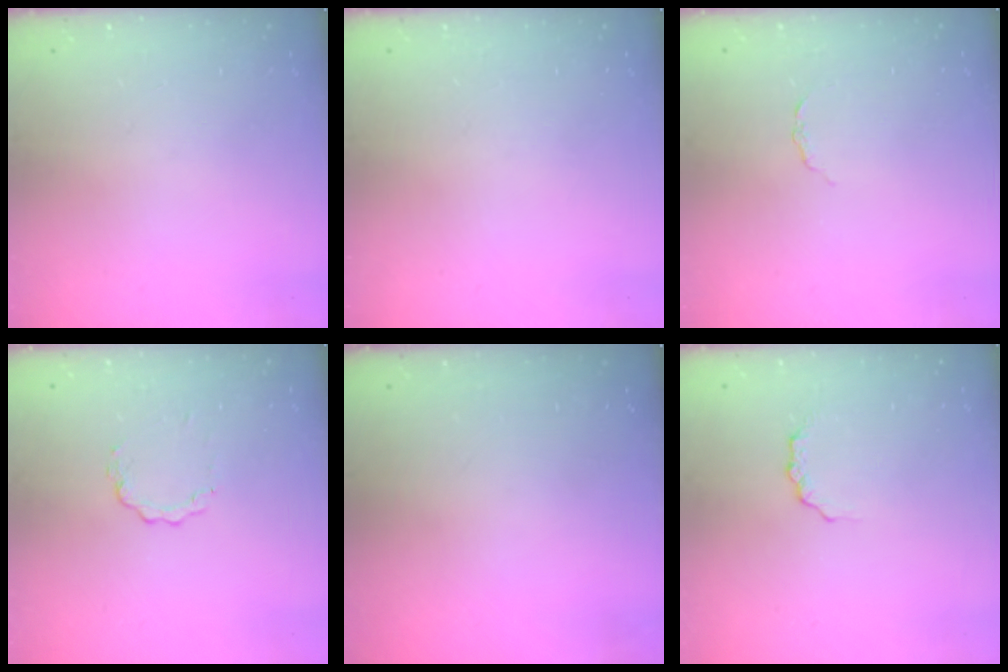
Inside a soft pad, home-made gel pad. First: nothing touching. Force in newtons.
{"total": 0.0}
{"total": 2.0, "press": 2.0, "slide": 0.3}
{"total": 3.3, "press": 3.3, "slide": 0.3}
{"total": 0.0}
{"total": 2.6, "press": 2.6, "slide": 0.4}